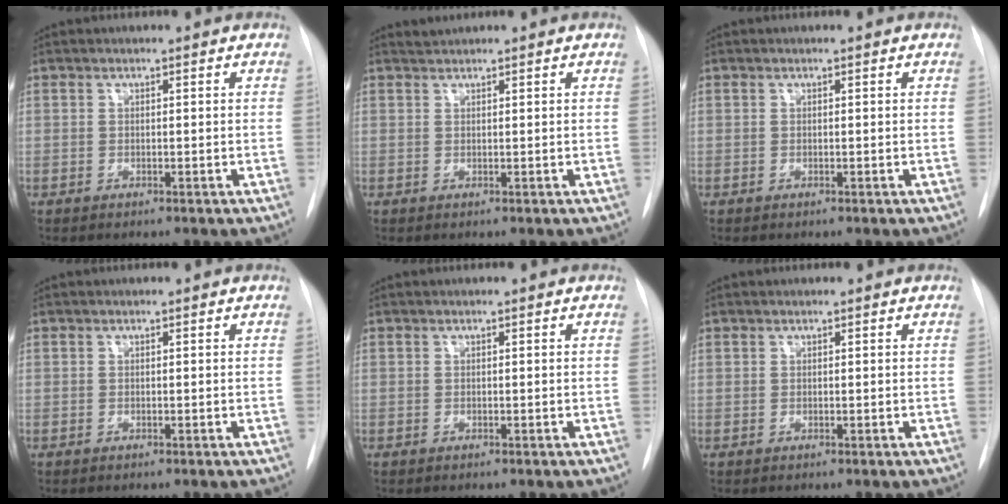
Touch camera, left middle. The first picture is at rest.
{"total": 0.8, "force": [0.8, -0.2, -0.2], "torque": [-0.005, 0.004, 0.018]}
{"total": 0.0}
{"total": 0.0}
{"total": 0.0}
{"total": 0.0}